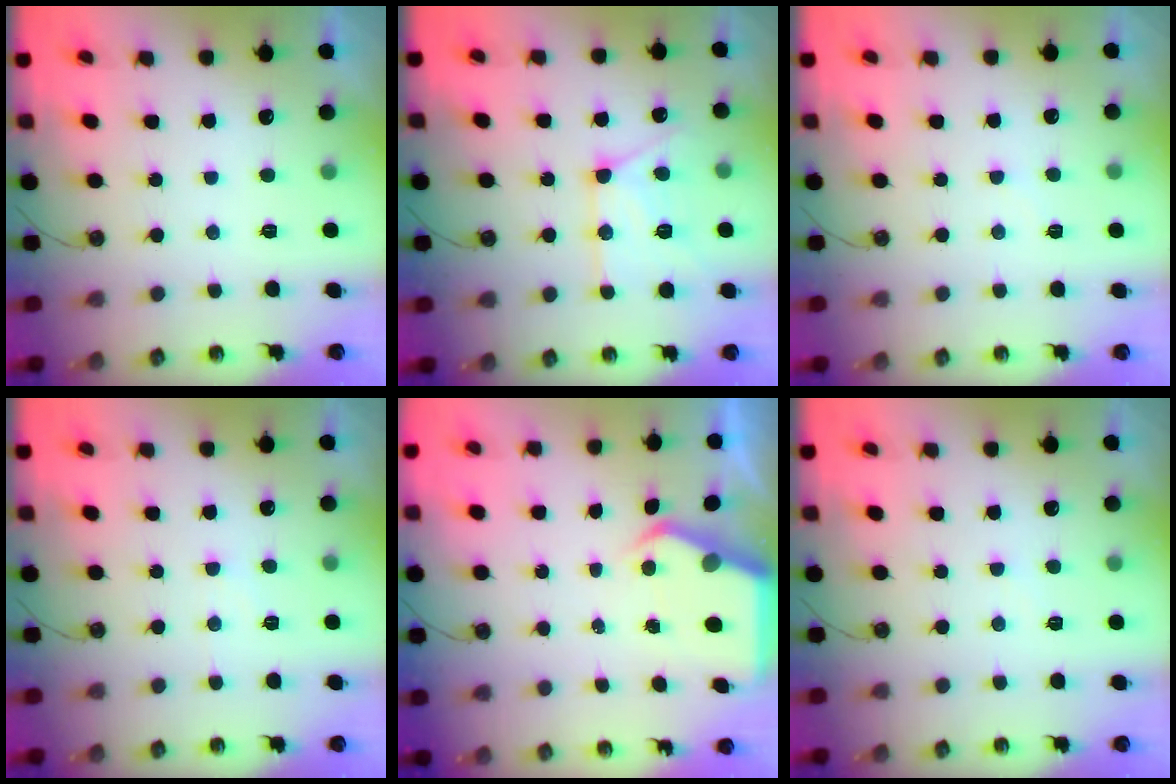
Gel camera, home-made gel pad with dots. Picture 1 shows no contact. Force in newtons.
{"total": 13.9, "press": 13.8, "slide": 1.4}
{"total": 3.2, "press": 3.1, "slide": 0.4}
{"total": 5.3, "press": 5.3, "slide": 0.8}
{"total": 4.4, "press": 4.4, "slide": 0.4}
{"total": 2.2, "press": 2.2, "slide": 0.4}